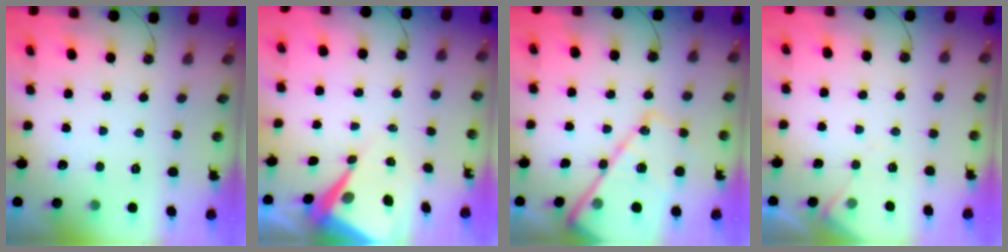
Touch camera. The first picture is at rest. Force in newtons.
{"total": 10.0, "press": 10.0, "slide": 0.9}
{"total": 18.7, "press": 18.6, "slide": 2.0}
{"total": 5.2, "press": 5.2, "slide": 0.7}